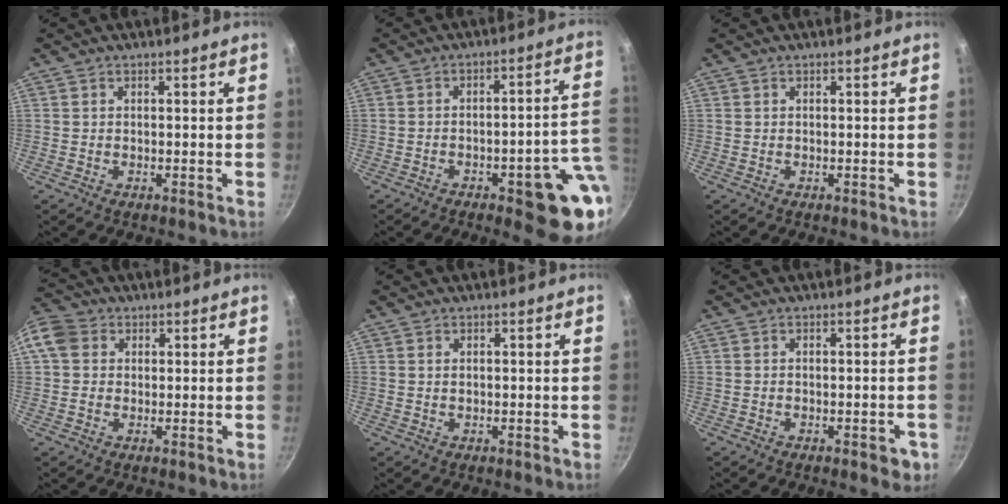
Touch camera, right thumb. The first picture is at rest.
{"total": 15.0, "force": [-4.8, 4.4, 13.5], "torque": [-0.123, 0.031, -0.059]}
{"total": 0.0}
{"total": 7.8, "force": [1.6, 6.6, 3.8], "torque": [-0.062, 0.014, 0.015]}
{"total": 0.8, "force": [0.2, 0.6, 0.6], "torque": [-0.008, 0.003, 0.004]}
{"total": 3.4, "force": [-1.5, 1.6, 2.6], "torque": [-0.022, 0.008, -0.014]}